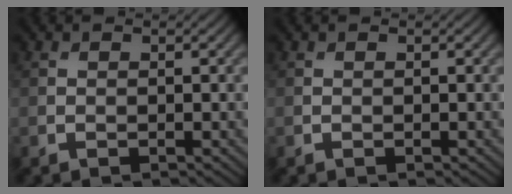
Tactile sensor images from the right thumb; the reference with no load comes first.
{"total": 0.0}